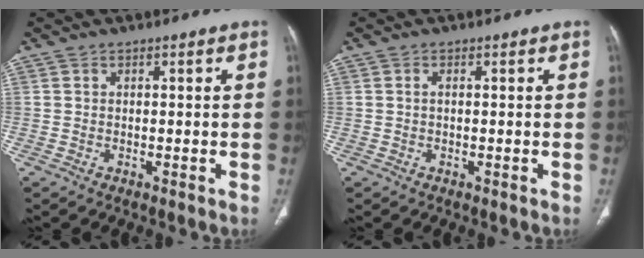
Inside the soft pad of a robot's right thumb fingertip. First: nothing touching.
{"total": 0.5, "force": [0.0, 0.2, 0.5], "torque": [-0.014, 0.000, -0.001]}